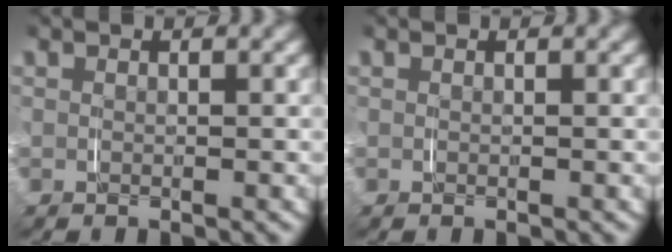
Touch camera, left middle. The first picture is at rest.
{"total": 0.0}